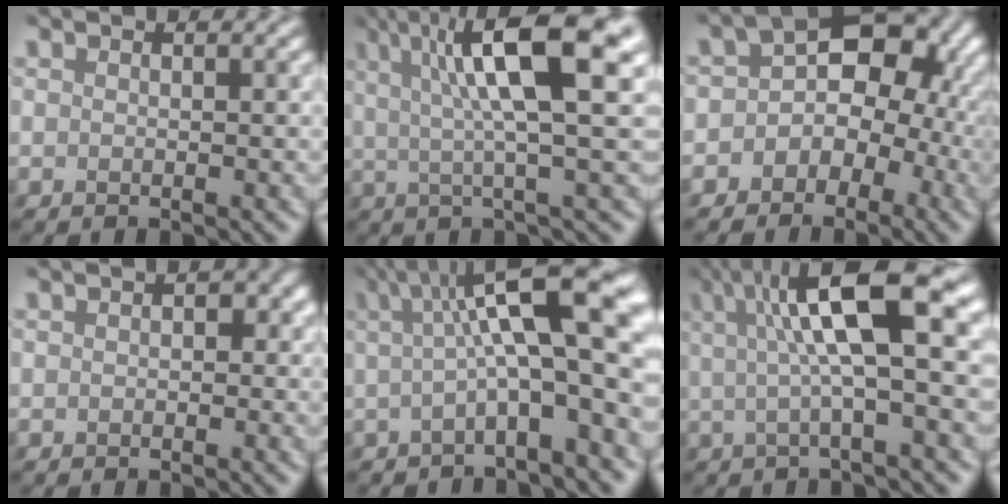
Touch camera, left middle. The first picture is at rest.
{"total": 10.0, "force": [3.4, 2.1, 9.2], "torque": [-0.132, 0.014, 0.051]}
{"total": 10.9, "force": [-0.7, 9.1, 5.9], "torque": [-0.026, 0.048, -0.062]}
{"total": 1.5, "force": [0.0, 1.2, 0.9], "torque": [-0.004, 0.000, -0.004]}
{"total": 11.8, "force": [2.1, 3.0, 11.2], "torque": [-0.154, 0.028, 0.027]}
{"total": 9.5, "force": [2.2, 2.3, 9.0], "torque": [-0.141, 0.015, 0.032]}